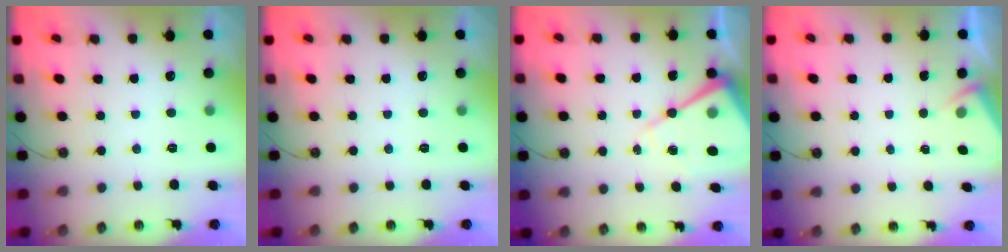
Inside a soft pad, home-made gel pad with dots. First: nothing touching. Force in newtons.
{"total": 0.0}
{"total": 12.5, "press": 12.4, "slide": 0.9}
{"total": 2.1, "press": 2.1, "slide": 0.3}